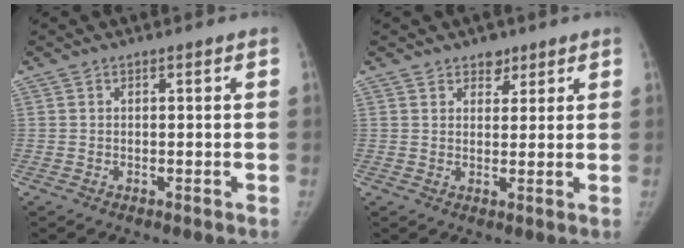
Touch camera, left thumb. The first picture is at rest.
{"total": 3.2, "force": [2.2, 2.1, 0.9], "torque": [0.011, -0.012, 0.031]}